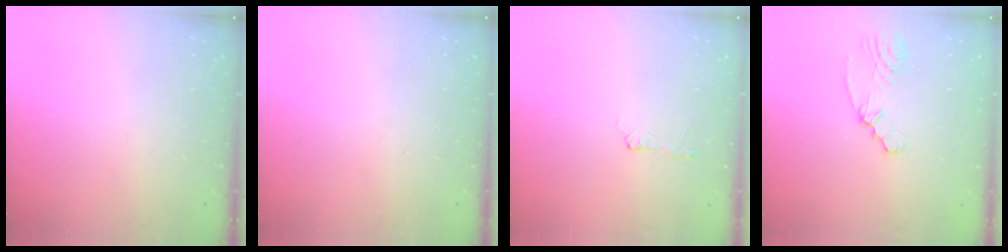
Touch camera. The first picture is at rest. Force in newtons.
{"total": 0.0}
{"total": 2.7, "press": 2.7, "slide": 0.4}
{"total": 2.3, "press": 2.3, "slide": 0.5}